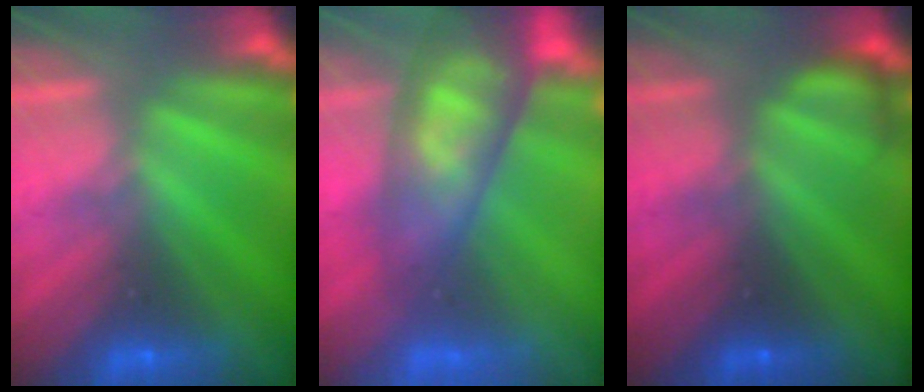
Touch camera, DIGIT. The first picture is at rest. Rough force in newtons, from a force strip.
{"total": 11.3}
{"total": 2.3}